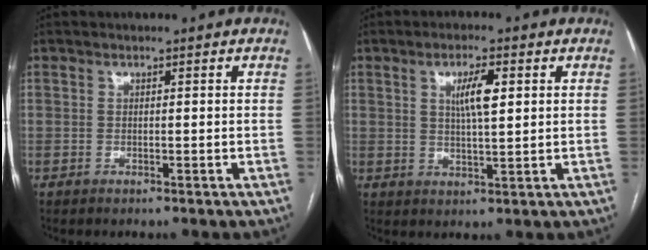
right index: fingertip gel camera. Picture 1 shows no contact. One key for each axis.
{"total": 5.1, "fx": 1.7, "fy": 0.9, "fz": 4.8, "tx": -0.085, "ty": 0.004, "tz": 0.031}